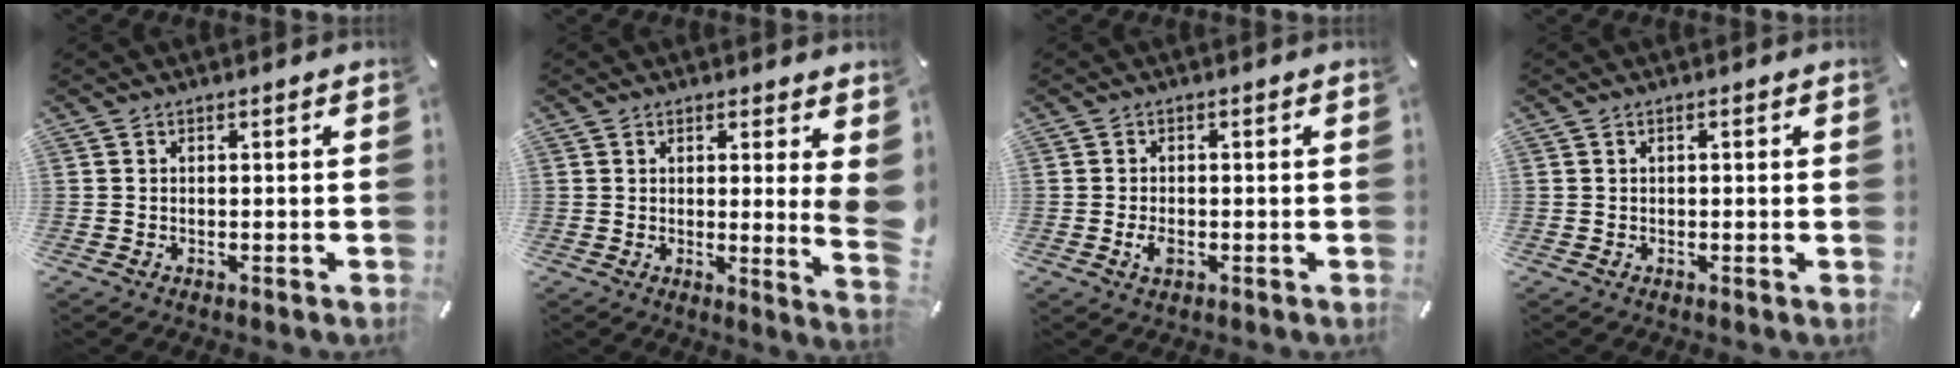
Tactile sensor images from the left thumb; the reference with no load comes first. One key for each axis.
{"total": 7.0, "fx": 1.7, "fy": 0.2, "fz": 6.8, "tx": -0.087, "ty": -0.039, "tz": 0.029}
{"total": 2.4, "fx": -0.8, "fy": 1.5, "fz": 1.7, "tx": -0.045, "ty": -0.003, "tz": -0.017}
{"total": 0.9, "fx": 0.1, "fy": 0.1, "fz": 0.9, "tx": -0.016, "ty": -0.002, "tz": 0.001}